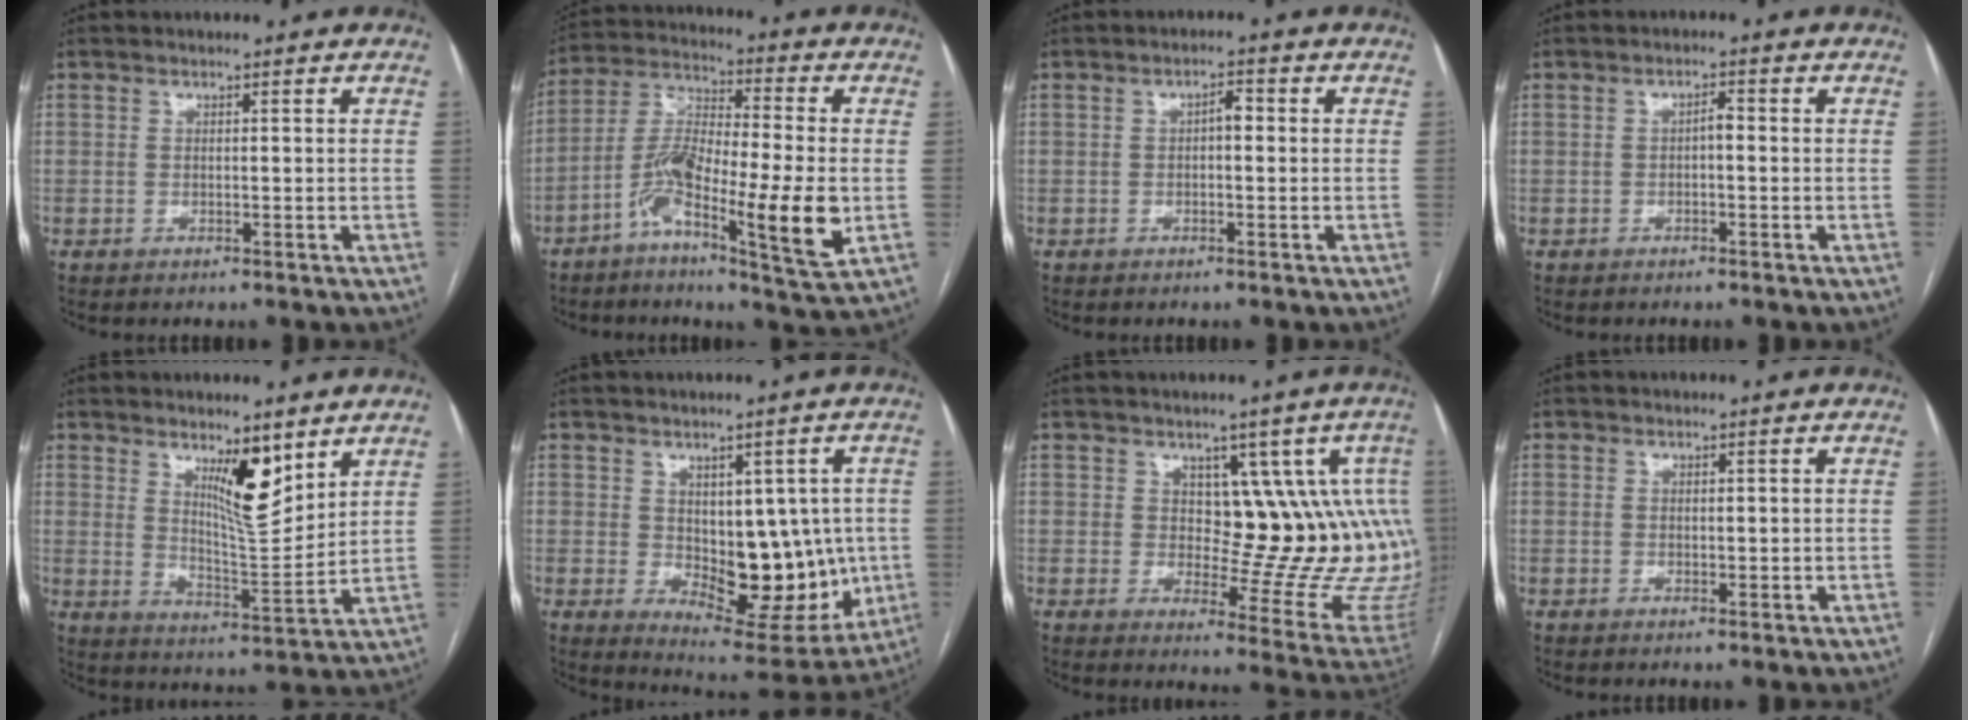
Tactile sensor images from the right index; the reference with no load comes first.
{"total": 14.6, "force": [-4.6, 1.9, 13.7], "torque": [-0.266, -0.002, -0.085]}
{"total": 2.0, "force": [0.0, 0.8, 1.9], "torque": [-0.027, 0.008, -0.003]}
{"total": 1.5, "force": [-0.3, 0.5, 1.4], "torque": [-0.021, 0.005, -0.007]}
{"total": 8.7, "force": [5.1, 1.9, 6.7], "torque": [-0.118, -0.015, 0.092]}
{"total": 14.2, "force": [-0.8, 7.3, 12.1], "torque": [-0.149, -0.002, 0.017]}
{"total": 13.0, "force": [3.3, 6.0, 11.1], "torque": [-0.106, -0.003, 0.042]}
{"total": 0.8, "force": [0.2, 0.5, 0.6], "torque": [-0.006, -0.002, 0.004]}